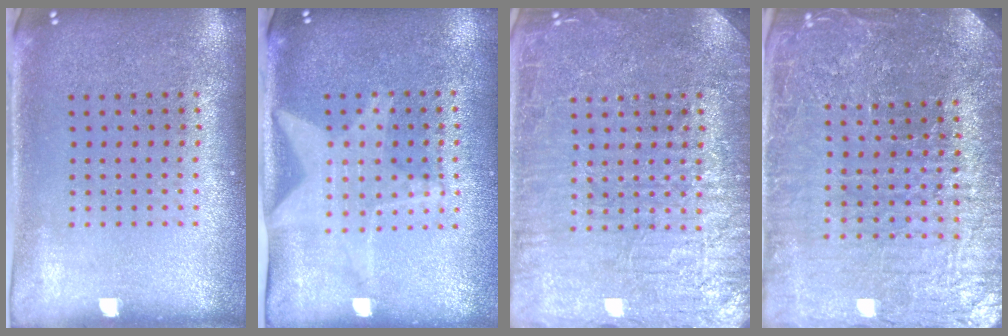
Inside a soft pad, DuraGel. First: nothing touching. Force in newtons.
{"total": 1.9, "press": 1.6, "slide": 1.1}
{"total": 7.1, "press": 7.1, "slide": 1.0}
{"total": 5.5, "press": 5.0, "slide": 2.4}